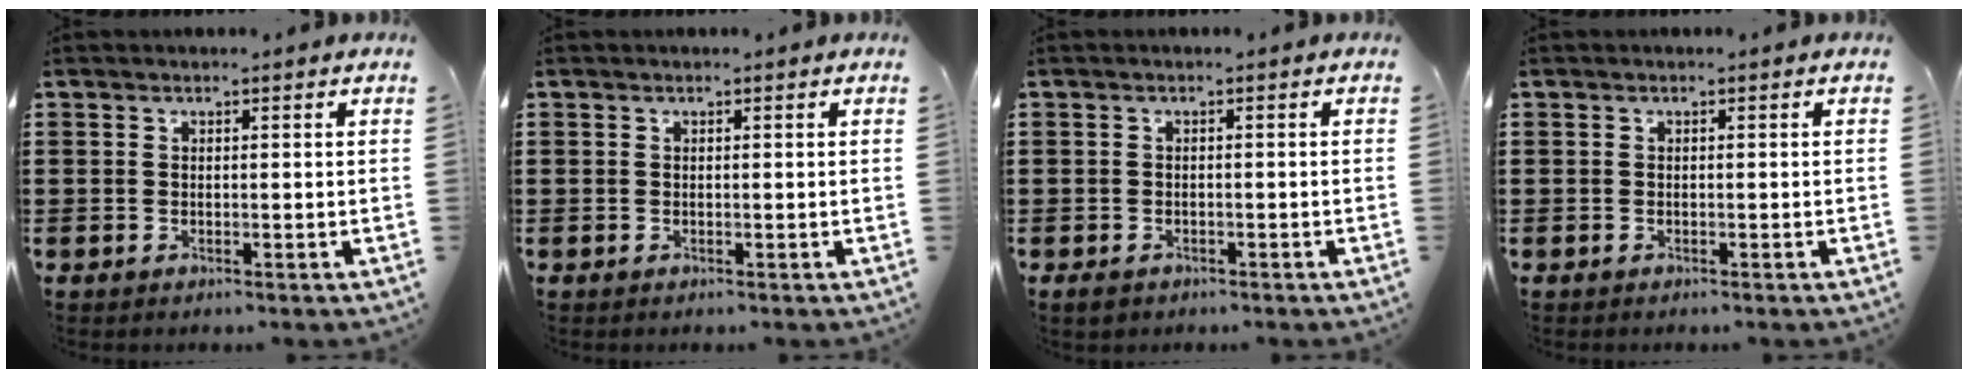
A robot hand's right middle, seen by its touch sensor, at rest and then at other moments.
{"total": 0.0}
{"total": 0.8, "force": [-0.6, 0.4, 0.2], "torque": [-0.007, 0.000, -0.013]}
{"total": 0.0}